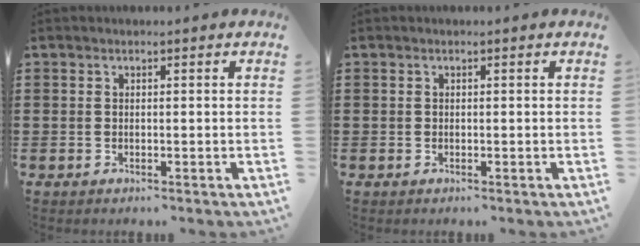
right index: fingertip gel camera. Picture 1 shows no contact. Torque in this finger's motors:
{"motor_torque": [-0.17, 0.25, 0.01, -0.01]}